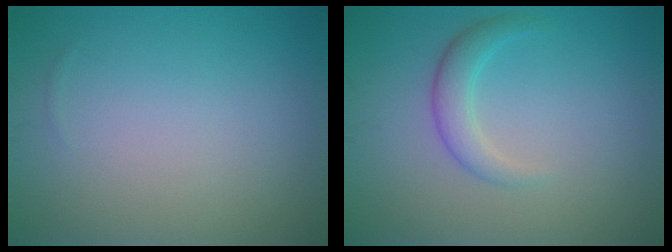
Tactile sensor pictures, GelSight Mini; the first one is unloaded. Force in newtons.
{"total": 2.3, "press": 2.3, "slide": 0.1}